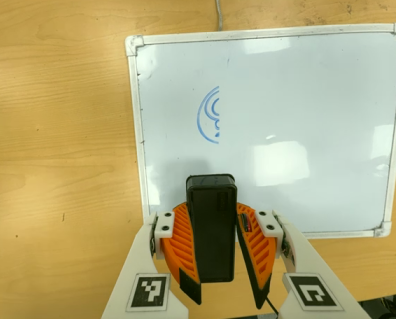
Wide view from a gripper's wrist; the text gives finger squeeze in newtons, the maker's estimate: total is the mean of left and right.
{"total": 10.4, "left": 9.6, "right": 11.2}